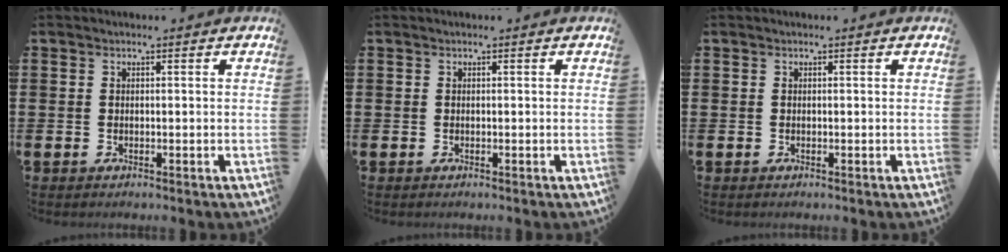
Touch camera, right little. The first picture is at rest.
{"total": 0.0}
{"total": 0.0}